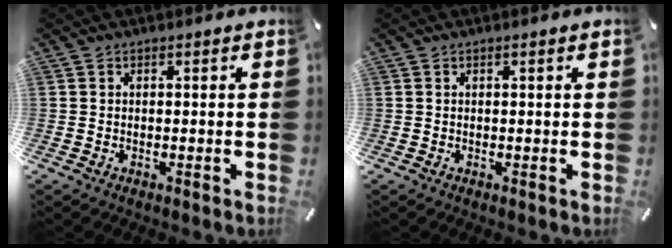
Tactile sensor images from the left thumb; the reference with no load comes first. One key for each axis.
{"total": 0.8, "fx": 0.3, "fy": 0.0, "fz": 0.8, "tx": -0.013, "ty": 0.000, "tz": 0.004}